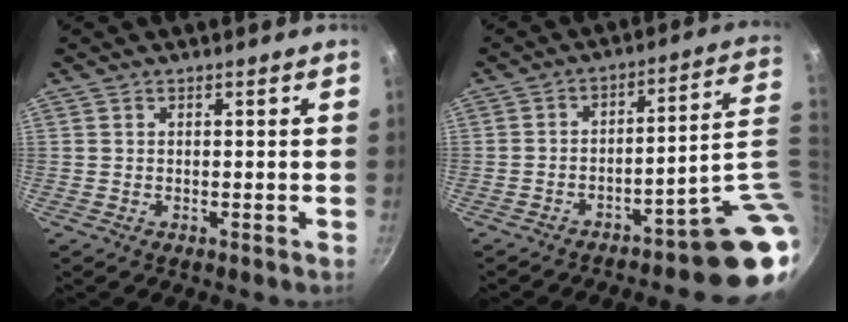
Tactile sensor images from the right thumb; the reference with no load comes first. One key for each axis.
{"total": 13.6, "fx": -3.5, "fy": 2.9, "fz": 12.8, "tx": -0.120, "ty": 0.039, "tz": -0.046}